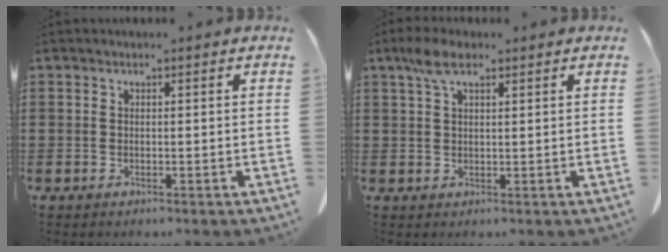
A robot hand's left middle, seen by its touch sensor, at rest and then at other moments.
{"total": 4.5, "force": [2.3, 1.6, 3.5], "torque": [-0.076, 0.007, 0.042]}